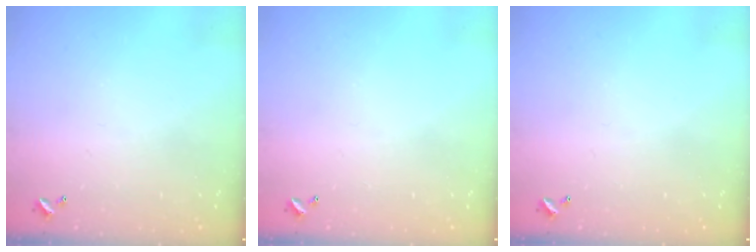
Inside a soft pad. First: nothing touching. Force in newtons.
{"total": 0.0}
{"total": 0.0}